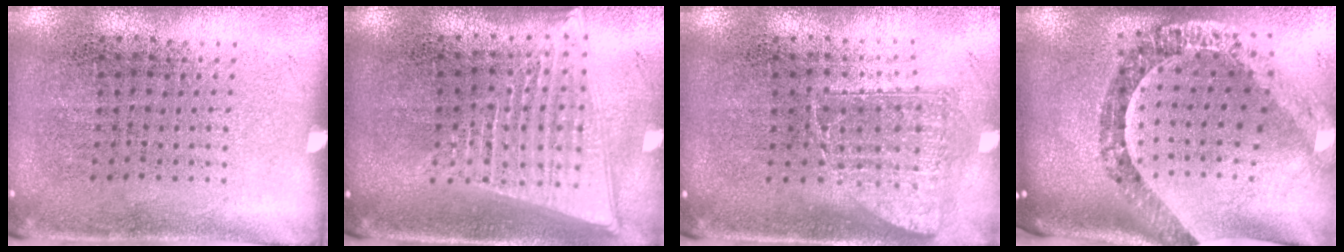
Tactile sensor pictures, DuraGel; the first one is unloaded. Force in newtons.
{"total": 2.0, "press": 1.7, "slide": 1.1}
{"total": 1.4, "press": 1.1, "slide": 0.9}
{"total": 2.5, "press": 2.1, "slide": 1.3}